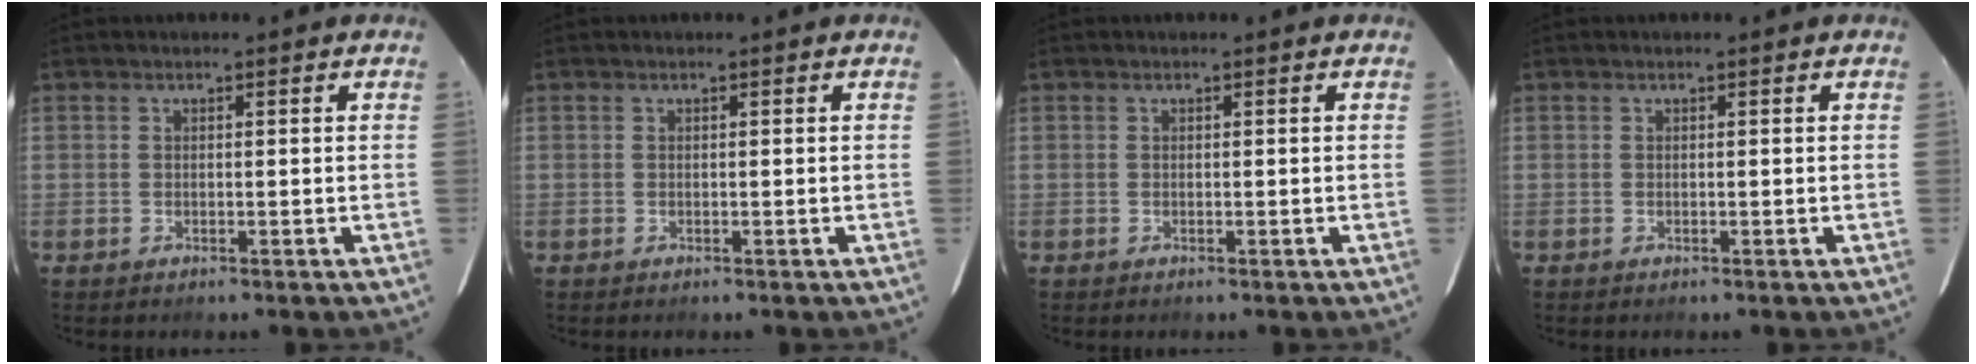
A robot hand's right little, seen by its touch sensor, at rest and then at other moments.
{"total": 0.0}
{"total": 0.0}
{"total": 0.0}